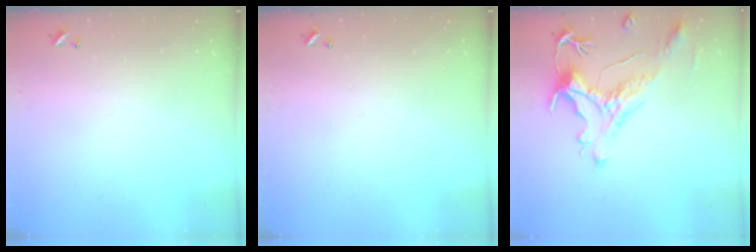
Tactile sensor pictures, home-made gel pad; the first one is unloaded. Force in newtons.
{"total": 0.0}
{"total": 1.2, "press": 0.2, "slide": 1.2}